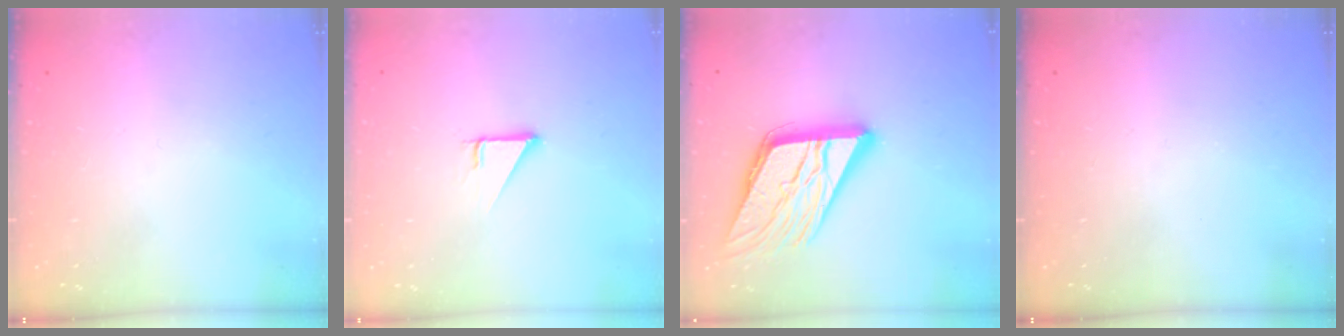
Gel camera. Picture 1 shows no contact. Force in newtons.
{"total": 2.9, "press": 2.9, "slide": 0.1}
{"total": 18.6, "press": 18.4, "slide": 2.2}
{"total": 0.0}